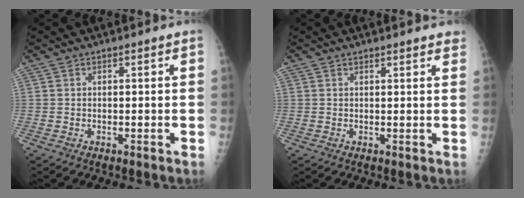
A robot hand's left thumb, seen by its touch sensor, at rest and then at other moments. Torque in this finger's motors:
{"motor_torque": [-0.17, -0.01, -0.26, 0.02, 0.03]}